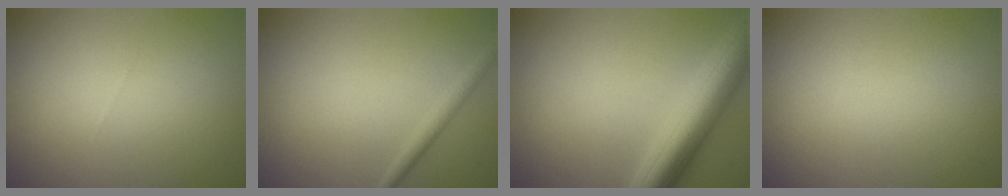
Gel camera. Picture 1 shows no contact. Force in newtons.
{"total": 1.5, "press": 1.5, "slide": 0.0}
{"total": 7.7, "press": 7.7, "slide": 0.3}
{"total": 0.0}